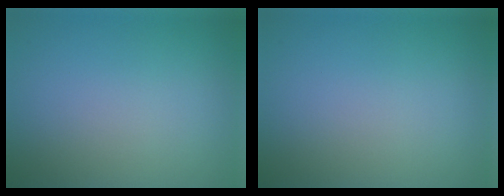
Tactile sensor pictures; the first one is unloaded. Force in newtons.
{"total": 0.0}